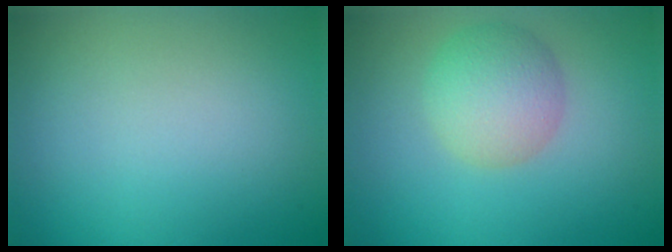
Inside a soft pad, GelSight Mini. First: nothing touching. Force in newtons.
{"total": 4.3, "press": 4.3, "slide": 0.1}